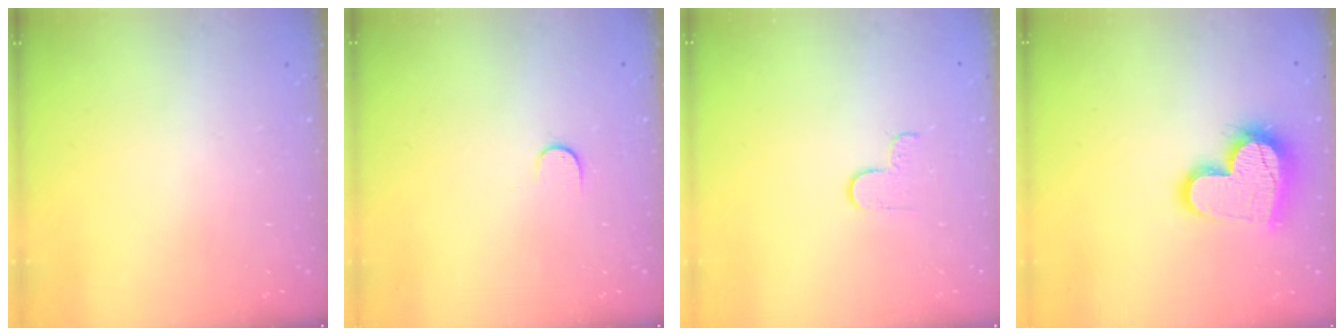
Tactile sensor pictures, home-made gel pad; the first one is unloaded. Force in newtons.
{"total": 5.0, "press": 5.0, "slide": 0.5}
{"total": 2.7, "press": 2.6, "slide": 0.4}
{"total": 16.5, "press": 16.5, "slide": 1.1}